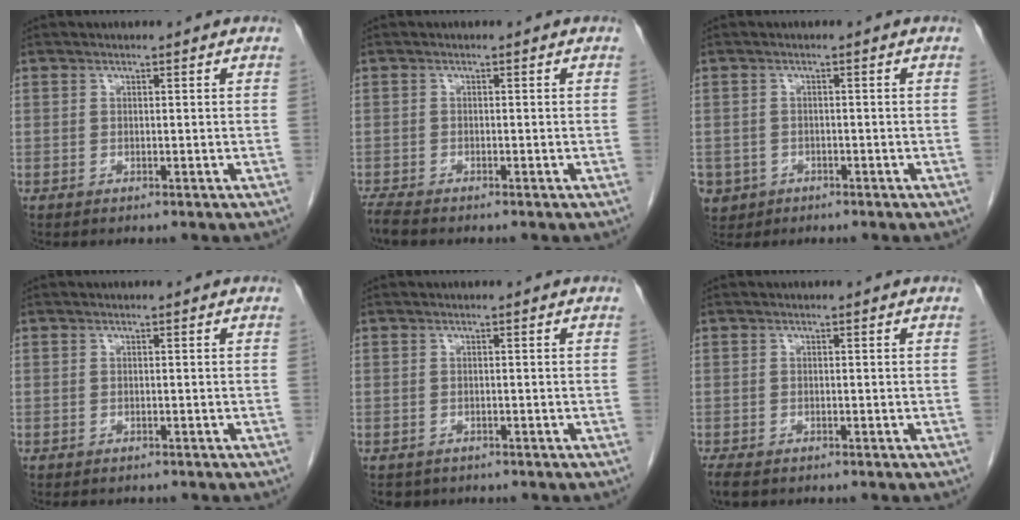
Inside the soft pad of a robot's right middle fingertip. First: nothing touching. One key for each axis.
{"total": 2.1, "fx": -1.9, "fy": 0.1, "fz": 0.8, "tx": -0.023, "ty": -0.009, "tz": -0.038}
{"total": 5.1, "fx": -2.5, "fy": 4.3, "fz": 1.0, "tx": -0.020, "ty": 0.005, "tz": -0.036}
{"total": 2.3, "fx": -2.0, "fy": 0.9, "fz": 0.7, "tx": -0.011, "ty": -0.005, "tz": -0.023}
{"total": 2.1, "fx": -1.6, "fy": 1.3, "fz": 0.2, "tx": -0.011, "ty": 0.000, "tz": -0.023}
{"total": 2.9, "fx": -2.2, "fy": 1.2, "fz": 1.5, "tx": -0.031, "ty": -0.008, "tz": -0.034}